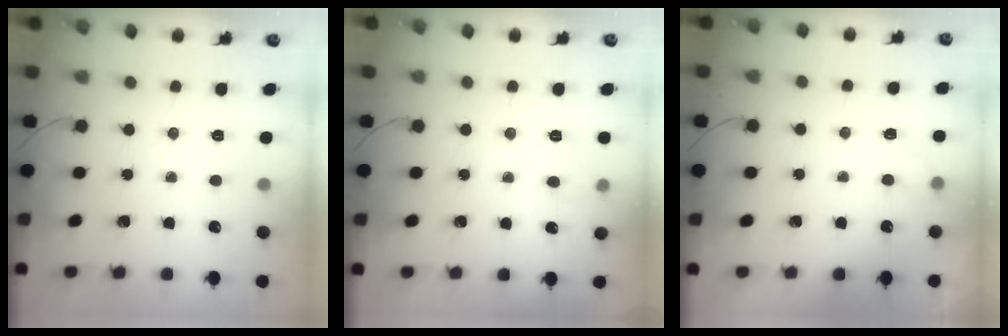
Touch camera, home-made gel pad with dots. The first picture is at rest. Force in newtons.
{"total": 6.4, "press": 6.2, "slide": 1.6}
{"total": 2.4, "press": 1.9, "slide": 1.4}